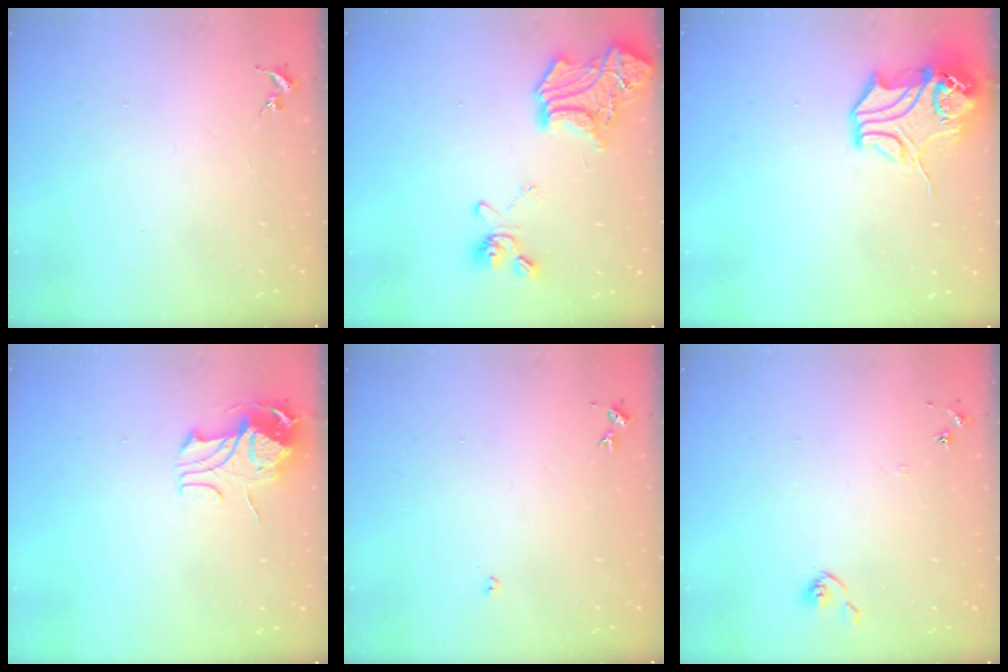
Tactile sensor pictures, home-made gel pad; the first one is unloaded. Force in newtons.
{"total": 19.7, "press": 19.6, "slide": 1.9}
{"total": 13.8, "press": 13.7, "slide": 2.0}
{"total": 10.0, "press": 9.9, "slide": 0.6}
{"total": 2.7, "press": 2.7, "slide": 0.5}
{"total": 6.1, "press": 6.1, "slide": 0.5}